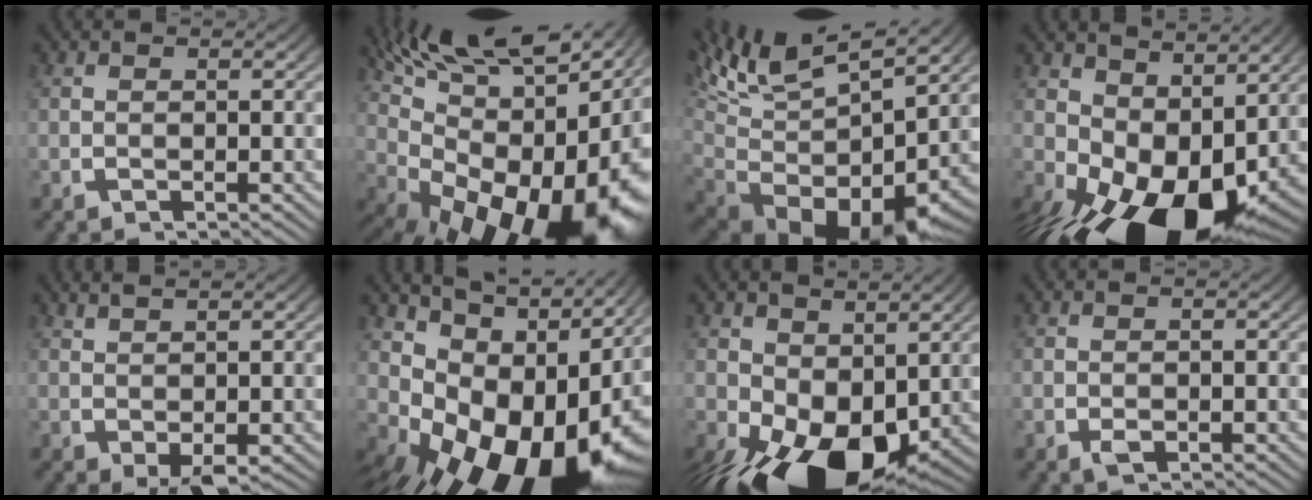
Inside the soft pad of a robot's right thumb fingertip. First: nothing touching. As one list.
[{"total": 19.7, "force": [0.0, 11.4, 16.1], "torque": [-0.262, -0.038, 0.027]}, {"total": 13.8, "force": [-0.1, 7.6, 11.4], "torque": [-0.207, -0.032, 0.019]}, {"total": 12.0, "force": [-2.0, 7.0, 9.5], "torque": [-0.157, -0.054, -0.005]}, {"total": 2.7, "force": [0.4, 1.3, 2.4], "torque": [-0.038, -0.013, 0.023]}, {"total": 16.7, "force": [-1.1, 10.1, 13.2], "torque": [-0.217, -0.045, 0.010]}, {"total": 11.6, "force": [-2.9, 7.1, 8.8], "torque": [-0.150, -0.057, -0.020]}, {"total": 1.0, "force": [-0.3, 0.7, 0.7], "torque": [-0.015, -0.006, -0.002]}]